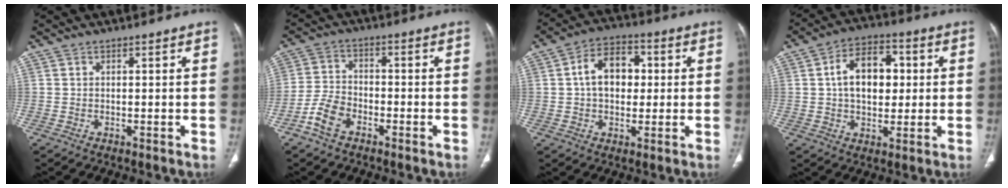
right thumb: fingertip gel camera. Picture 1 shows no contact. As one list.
[{"total": 6.3, "force": [-3.8, 3.8, 3.4], "torque": [-0.070, 0.023, -0.077]}, {"total": 10.4, "force": [1.1, 7.2, 7.4], "torque": [-0.093, 0.018, 0.011]}, {"total": 12.1, "force": [1.6, 7.9, 9.0], "torque": [-0.112, 0.012, 0.021]}]